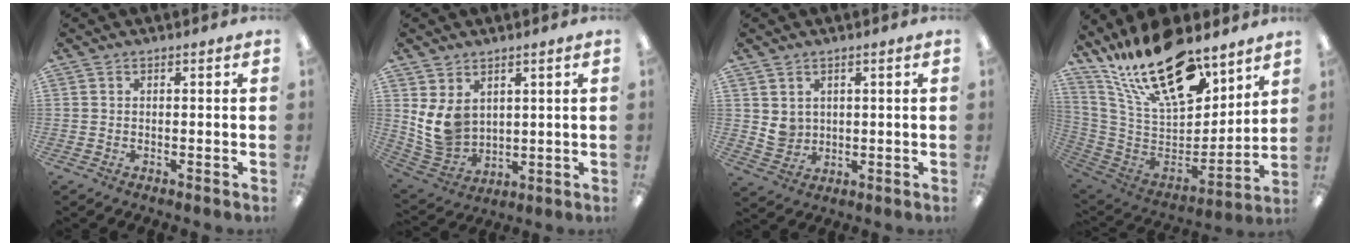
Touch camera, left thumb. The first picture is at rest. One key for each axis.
{"total": 9.0, "fx": 3.5, "fy": 6.8, "fz": 4.7, "tx": -0.112, "ty": -0.020, "tz": 0.070}
{"total": 4.1, "fx": 2.1, "fy": 3.4, "fz": 0.8, "tx": -0.008, "ty": -0.008, "tz": 0.038}
{"total": 25.3, "fx": 17.1, "fy": 10.9, "fz": 15.2, "tx": -0.275, "ty": -0.107, "tz": 0.302}